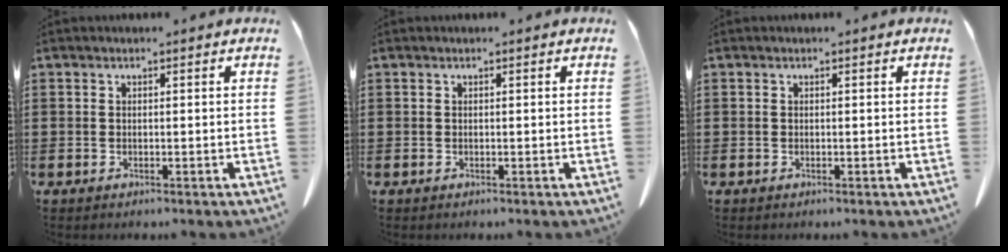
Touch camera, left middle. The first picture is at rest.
{"total": 0.0}
{"total": 0.0}